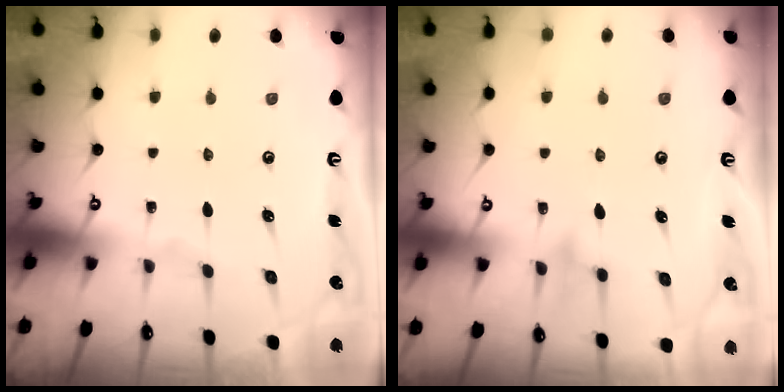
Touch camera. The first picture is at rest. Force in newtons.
{"total": 7.5, "press": 7.4, "slide": 0.6}